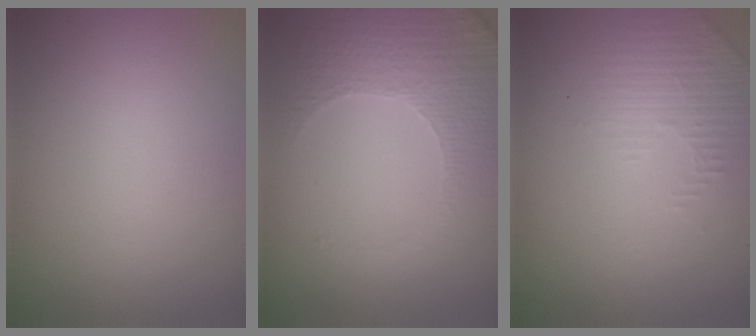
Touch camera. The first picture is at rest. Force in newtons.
{"total": 4.8, "press": 3.5, "slide": 3.3}
{"total": 2.3, "press": 2.2, "slide": 0.6}